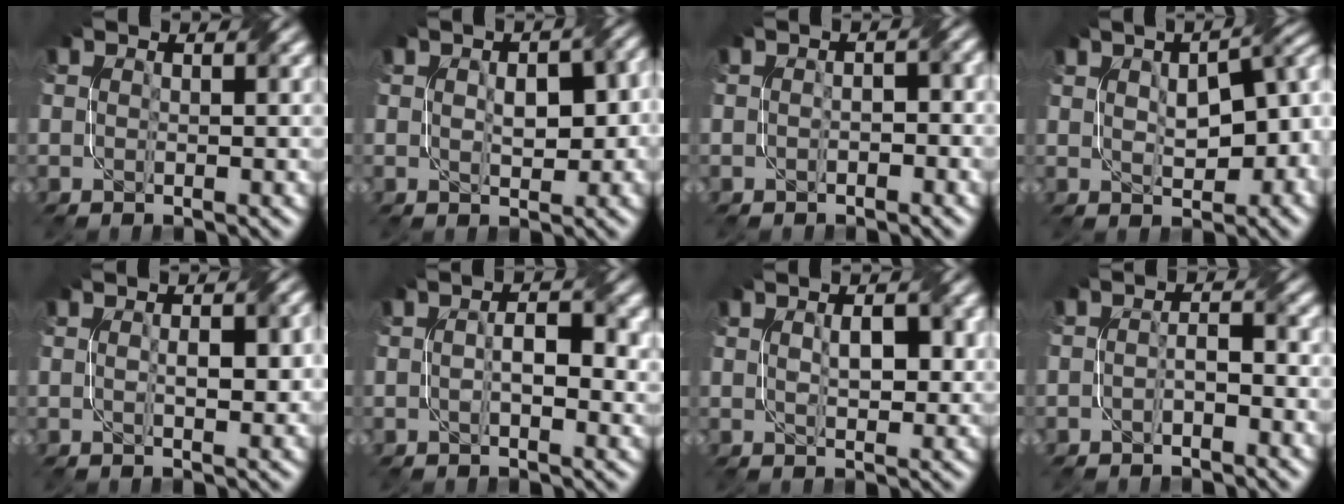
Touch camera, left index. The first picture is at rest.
{"total": 4.7, "force": [0.4, 2.6, 3.9], "torque": [-0.050, 0.003, 0.013]}
{"total": 1.4, "force": [-0.5, 0.7, 1.1], "torque": [-0.017, 0.001, -0.009]}
{"total": 10.2, "force": [0.5, 5.9, 8.3], "torque": [-0.107, 0.004, 0.017]}
{"total": 2.9, "force": [0.1, 1.1, 2.7], "torque": [-0.048, 0.001, 0.004]}
{"total": 3.8, "force": [0.0, 1.8, 3.4], "torque": [-0.059, 0.001, -0.001]}
{"total": 3.0, "force": [0.8, 1.3, 2.5], "torque": [-0.044, 0.000, 0.019]}
{"total": 1.6, "force": [-1.0, 0.6, 1.2], "torque": [-0.022, 0.006, -0.019]}